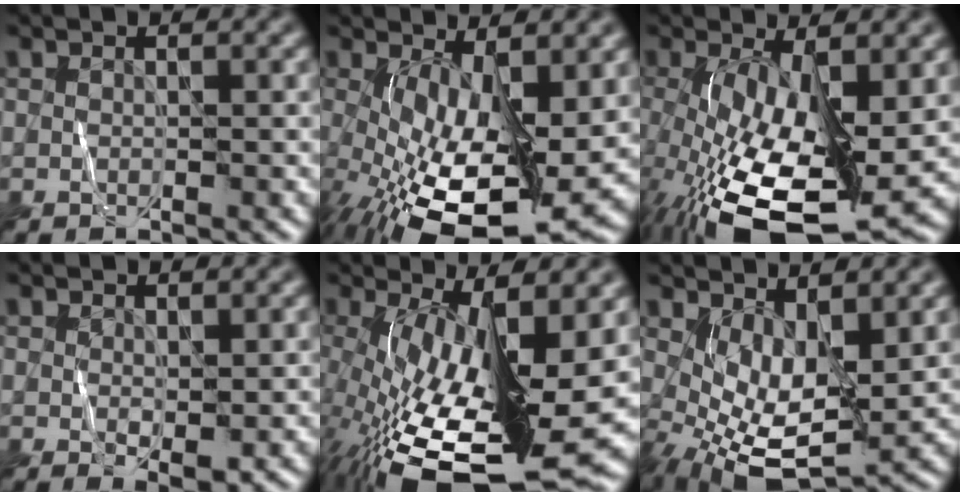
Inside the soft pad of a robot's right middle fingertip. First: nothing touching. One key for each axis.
{"total": 12.3, "fx": -1.4, "fy": 5.5, "fz": 10.9, "tx": -0.183, "ty": -0.035, "tz": -0.009}
{"total": 13.7, "fx": -3.0, "fy": 6.1, "fz": 11.9, "tx": -0.233, "ty": -0.040, "tz": -0.038}
{"total": 1.3, "fx": 0.3, "fy": 0.6, "fz": 1.1, "tx": -0.018, "ty": -0.006, "tz": 0.011}
{"total": 15.1, "fx": -2.1, "fy": 5.5, "fz": 13.9, "tx": -0.241, "ty": -0.033, "tz": -0.023}
{"total": 6.0, "fx": 1.1, "fy": 3.0, "fz": 5.1, "tx": -0.101, "ty": -0.021, "tz": 0.029}